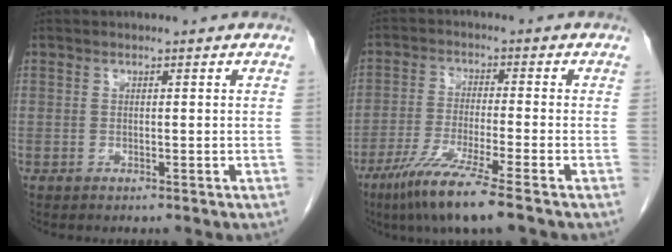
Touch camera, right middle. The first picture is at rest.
{"total": 9.7, "force": [-6.5, -0.7, 7.2], "torque": [-0.138, -0.033, -0.121]}